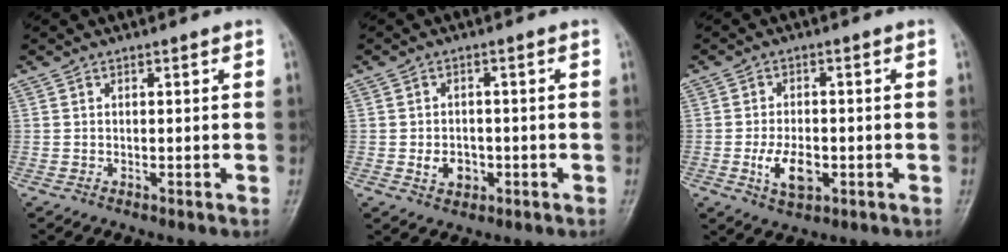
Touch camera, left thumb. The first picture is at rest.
{"total": 4.1, "force": [-1.1, 3.2, 2.3], "torque": [-0.025, 0.005, -0.015]}
{"total": 6.6, "force": [-1.8, 3.8, 5.1], "torque": [-0.086, 0.002, -0.027]}